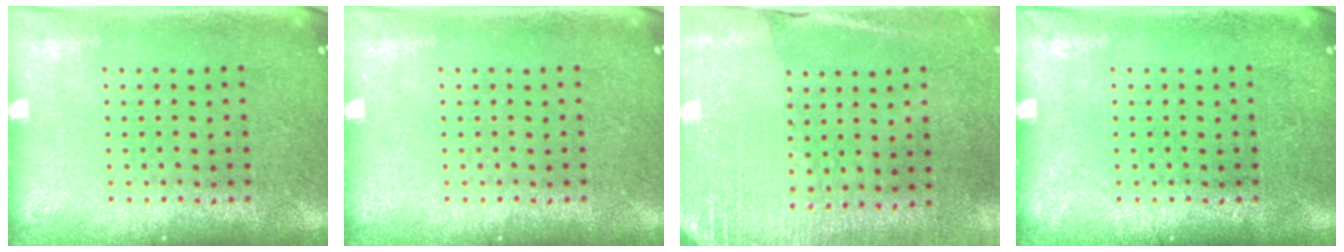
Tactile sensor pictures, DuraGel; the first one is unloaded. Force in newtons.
{"total": 0.0}
{"total": 2.6, "press": 2.4, "slide": 1.0}
{"total": 0.0}